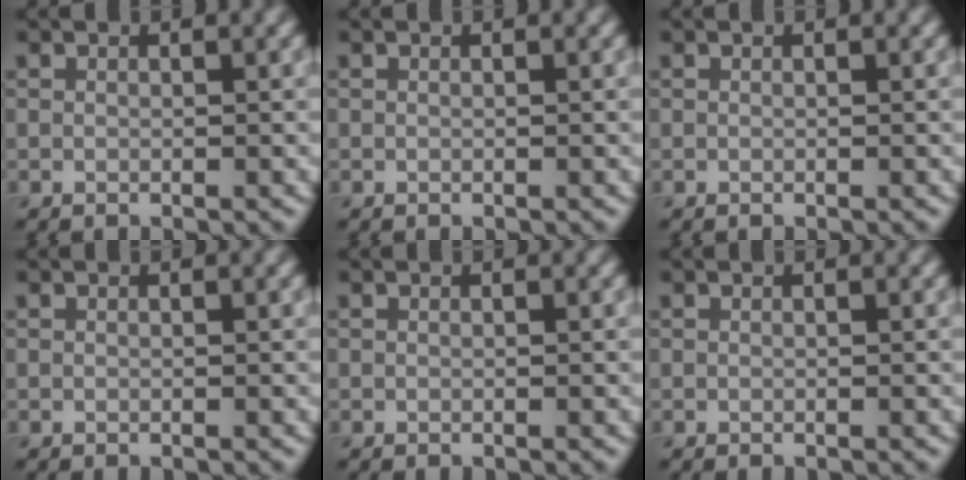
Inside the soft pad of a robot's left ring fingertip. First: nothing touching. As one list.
[{"total": 0.0}, {"total": 0.0}, {"total": 0.0}, {"total": 0.0}, {"total": 0.0}]